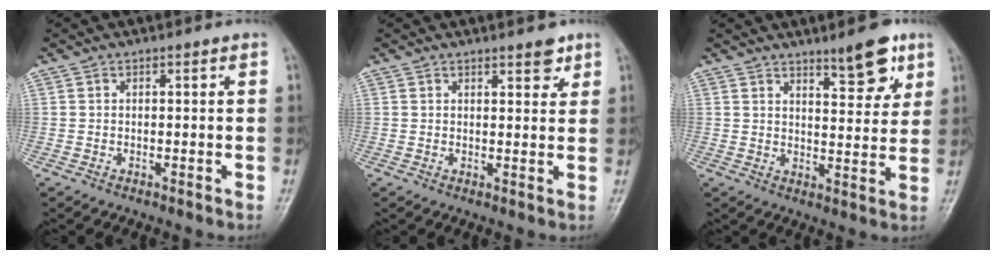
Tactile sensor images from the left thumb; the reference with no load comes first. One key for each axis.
{"total": 3.3, "fx": 2.3, "fy": 1.4, "fz": 2.0, "tx": -0.011, "ty": -0.012, "tz": 0.028}
{"total": 8.3, "fx": 5.5, "fy": 2.7, "fz": 5.6, "tx": -0.058, "ty": -0.037, "tz": 0.077}